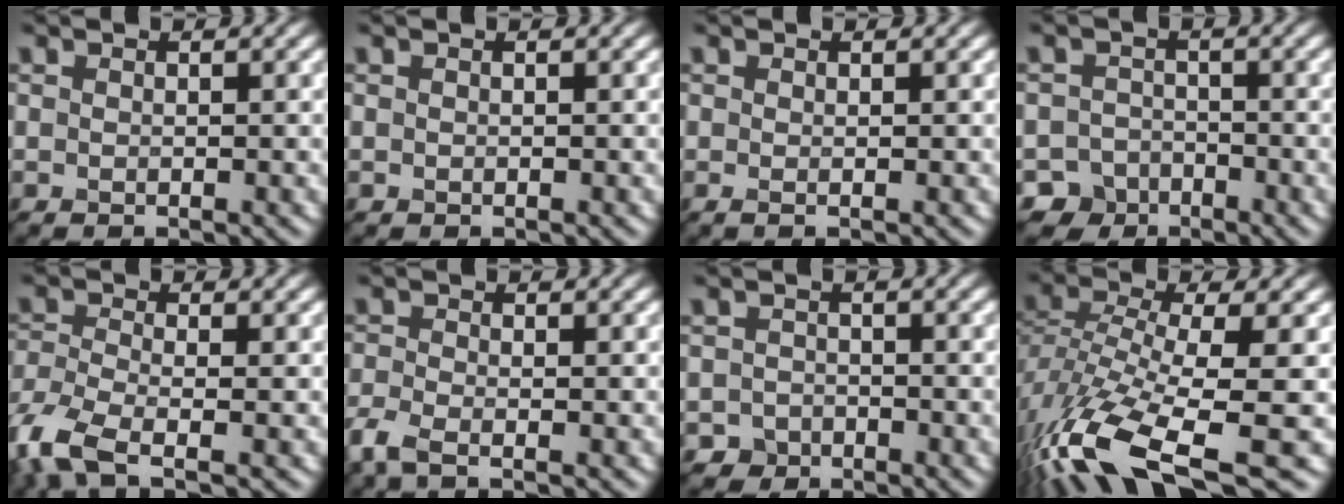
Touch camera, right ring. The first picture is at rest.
{"total": 0.0}
{"total": 0.6, "force": [0.0, 0.2, 0.6], "torque": [-0.008, -0.003, -0.002]}
{"total": 4.0, "force": [-2.9, 2.7, 0.1], "torque": [0.026, 0.002, -0.049]}
{"total": 6.3, "force": [-3.7, 2.5, 4.4], "torque": [-0.114, -0.020, -0.087]}
{"total": 2.7, "force": [-1.8, 0.8, 1.9], "torque": [-0.052, -0.010, -0.049]}
{"total": 1.6, "force": [-1.2, 1.1, -0.1], "torque": [0.010, 0.007, -0.022]}
{"total": 12.6, "force": [-6.4, 4.1, 10.1], "torque": [-0.219, -0.017, -0.107]}